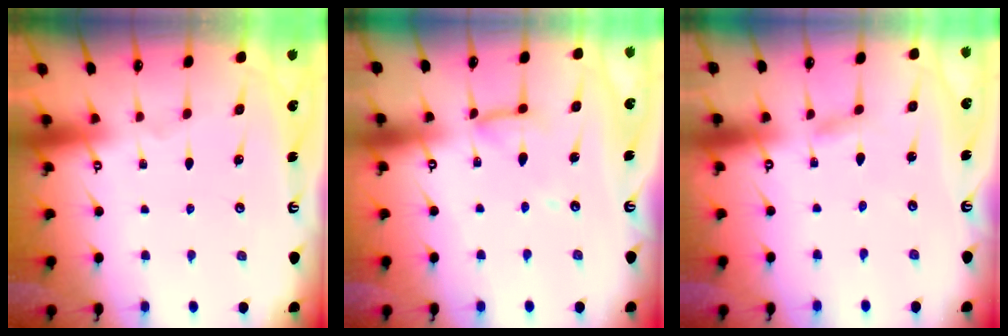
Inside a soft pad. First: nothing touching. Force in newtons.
{"total": 10.7, "press": 10.6, "slide": 0.9}
{"total": 2.1, "press": 2.1, "slide": 0.2}